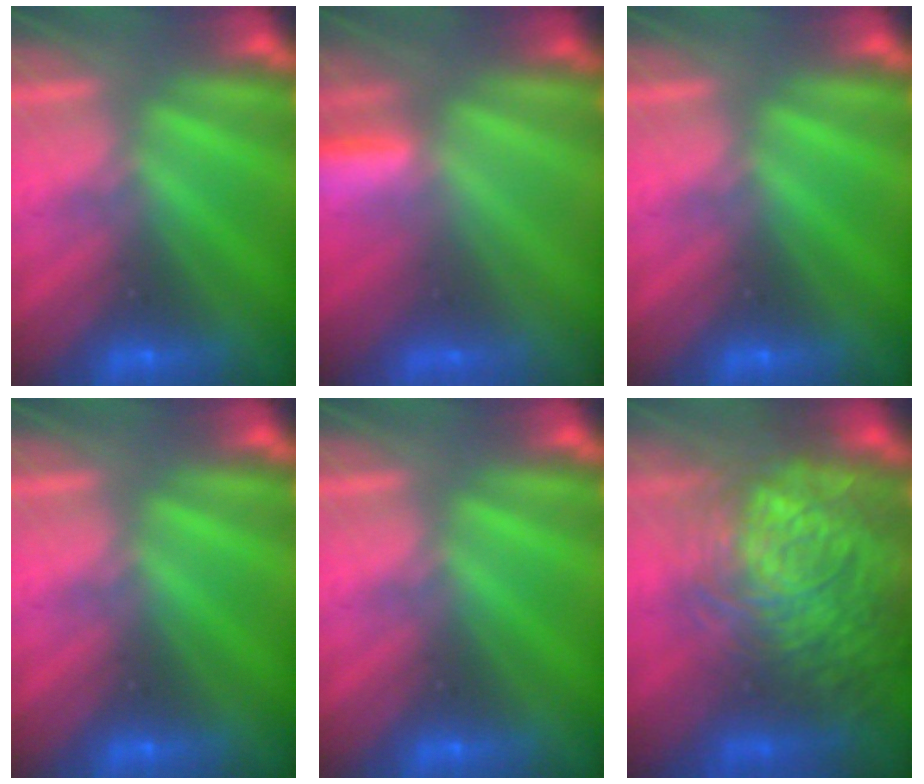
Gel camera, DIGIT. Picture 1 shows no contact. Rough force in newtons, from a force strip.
{"total": 2.8}
{"total": 0.0}
{"total": 0.0}
{"total": 0.0}
{"total": 11.0}